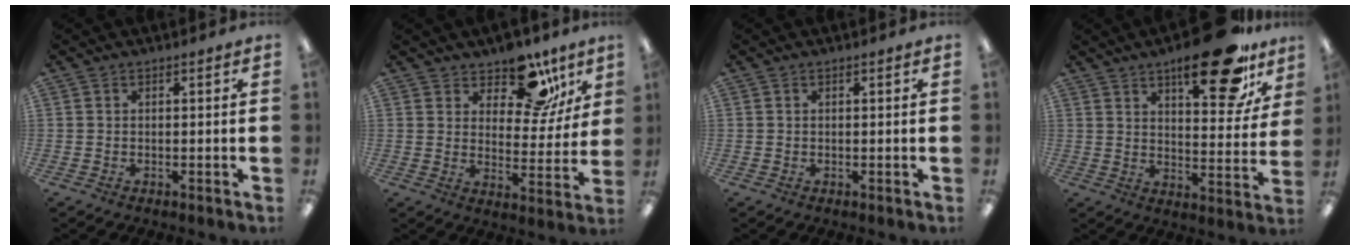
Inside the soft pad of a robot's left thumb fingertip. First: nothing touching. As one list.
[{"total": 13.0, "force": [9.3, 6.7, 6.2], "torque": [-0.088, -0.056, 0.164]}, {"total": 0.0}, {"total": 19.8, "force": [12.6, 7.7, 13.2], "torque": [-0.171, -0.072, 0.198]}]